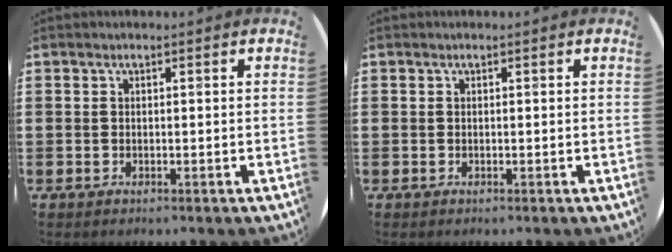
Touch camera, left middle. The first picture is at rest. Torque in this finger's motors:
{"motor_torque": [0.00, 0.00, 0.00, 0.00]}